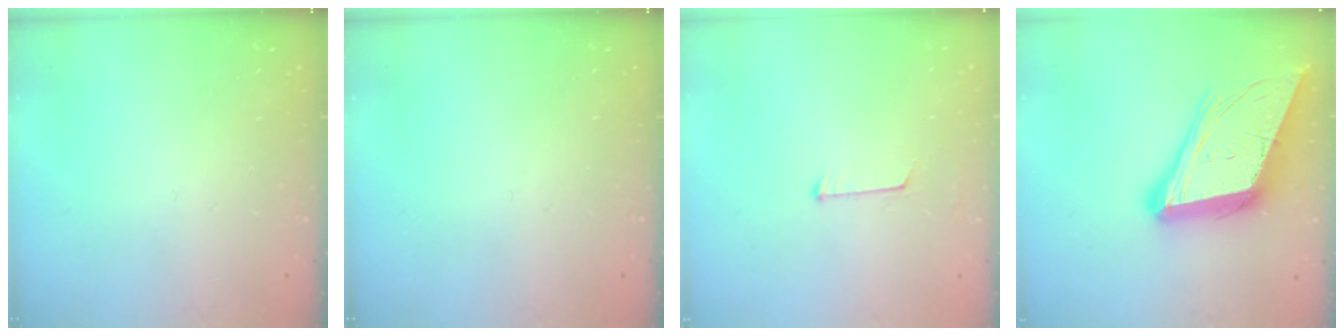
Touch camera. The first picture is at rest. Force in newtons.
{"total": 0.0}
{"total": 5.3, "press": 5.3, "slide": 0.4}
{"total": 19.2, "press": 18.6, "slide": 4.7}